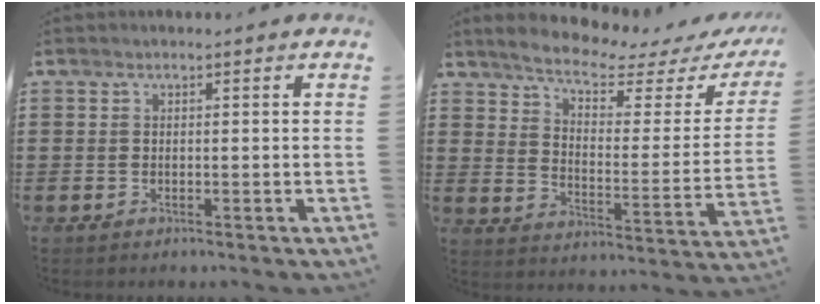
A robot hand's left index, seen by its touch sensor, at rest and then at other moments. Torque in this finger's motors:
{"motor_torque": [2.14, 0.00, 0.44, 0.01]}